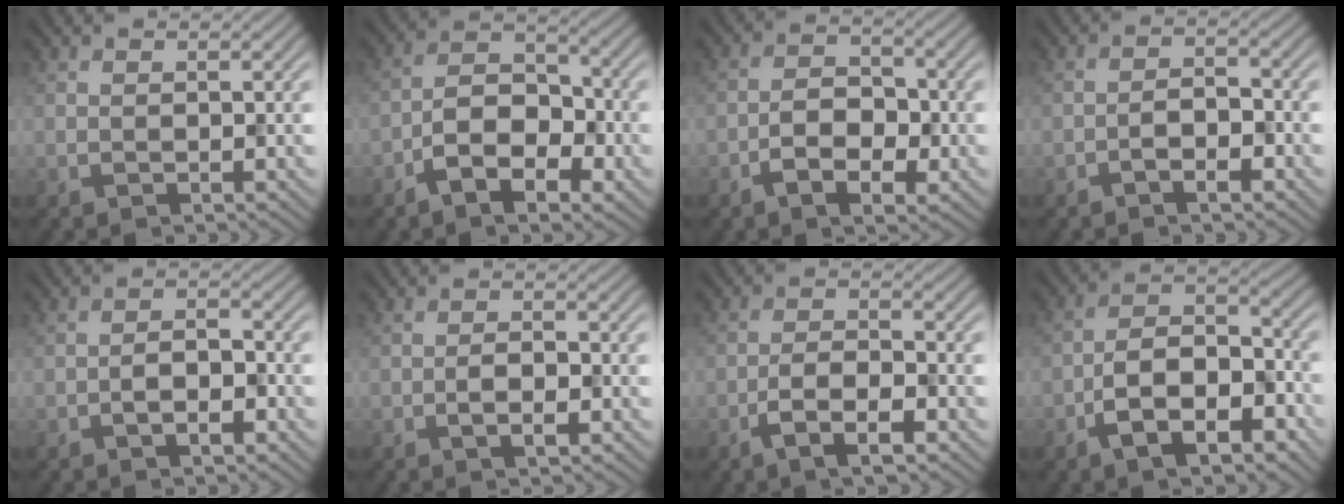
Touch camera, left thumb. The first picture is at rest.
{"total": 7.8, "force": [-3.9, 4.2, 5.2], "torque": [-0.088, 0.006, -0.082]}
{"total": 5.5, "force": [-2.5, 3.1, 3.8], "torque": [-0.061, 0.005, -0.052]}
{"total": 3.2, "force": [-1.8, 1.3, 2.2], "torque": [-0.035, 0.008, -0.039]}
{"total": 3.2, "force": [-1.6, 1.5, 2.3], "torque": [-0.036, 0.007, -0.032]}
{"total": 2.5, "force": [-1.0, 1.0, 2.0], "torque": [-0.035, 0.003, -0.023]}
{"total": 4.7, "force": [-2.6, 1.6, 3.5], "torque": [-0.072, 0.003, -0.056]}
{"total": 9.1, "force": [-4.6, 4.6, 6.3], "torque": [-0.107, 0.004, -0.091]}